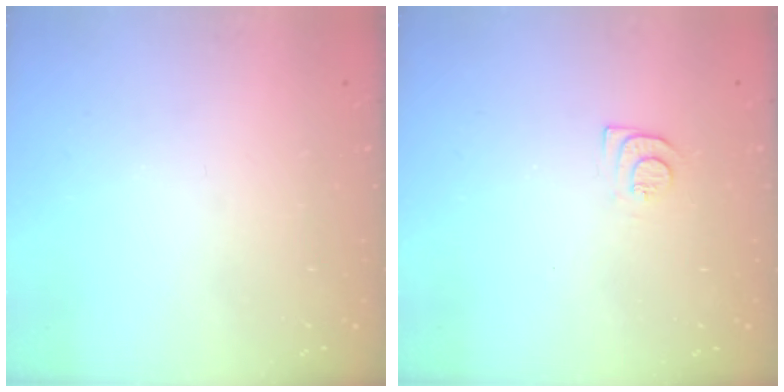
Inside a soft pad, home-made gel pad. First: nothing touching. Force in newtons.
{"total": 6.7, "press": 6.6, "slide": 0.7}